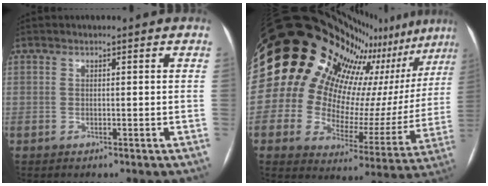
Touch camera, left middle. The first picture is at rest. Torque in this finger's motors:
{"motor_torque": [1.94, -0.20, 1.05, 0.21]}